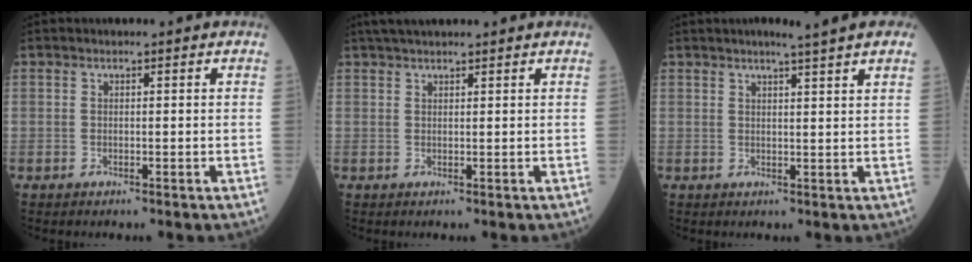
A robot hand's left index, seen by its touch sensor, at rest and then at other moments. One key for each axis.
{"total": 6.9, "fx": 6.0, "fy": 0.7, "fz": 3.4, "tx": -0.052, "ty": 0.033, "tz": 0.096}
{"total": 5.6, "fx": 4.4, "fy": -0.6, "fz": 3.4, "tx": -0.048, "ty": 0.007, "tz": 0.049}